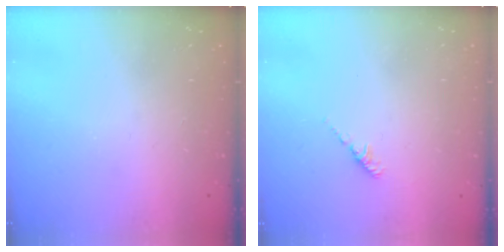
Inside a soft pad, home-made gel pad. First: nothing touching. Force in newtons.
{"total": 2.2, "press": 2.1, "slide": 0.6}